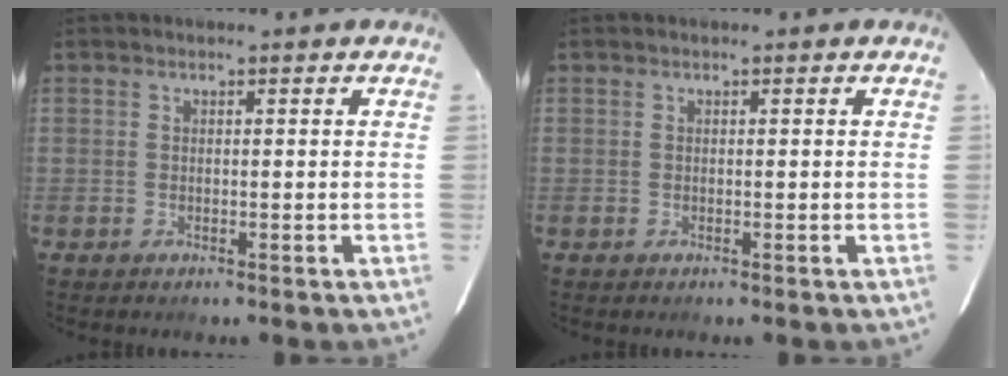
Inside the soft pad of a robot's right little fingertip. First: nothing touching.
{"total": 0.0}